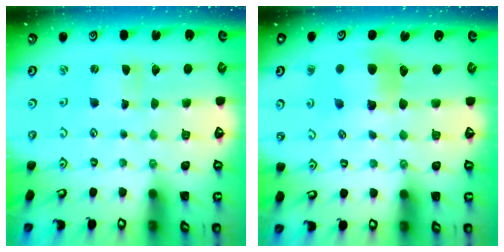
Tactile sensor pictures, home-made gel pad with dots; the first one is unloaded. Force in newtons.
{"total": 6.7, "press": 6.6, "slide": 0.8}